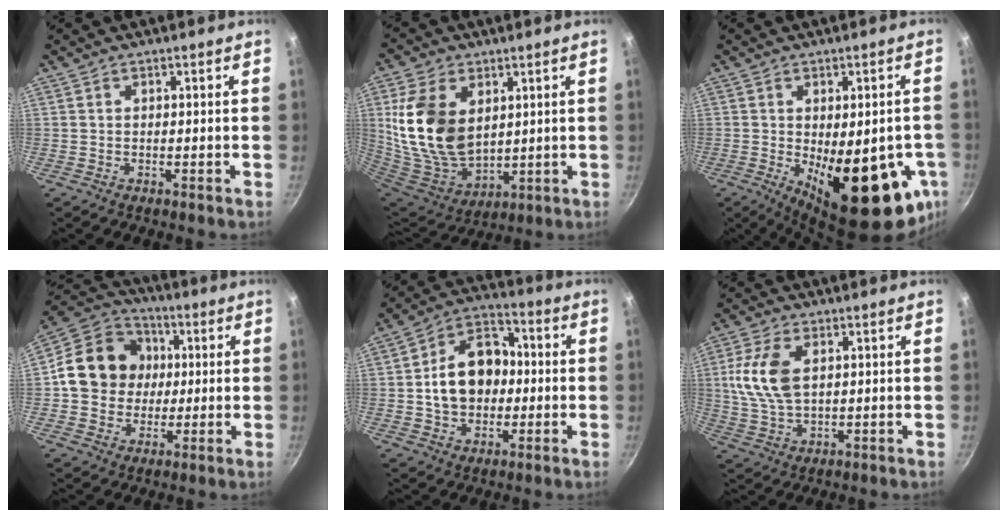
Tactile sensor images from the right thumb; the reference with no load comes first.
{"total": 18.9, "force": [4.3, 12.2, 13.8], "torque": [-0.253, -0.034, 0.098]}
{"total": 21.4, "force": [-5.5, 8.8, 18.7], "torque": [-0.216, -0.019, -0.053]}
{"total": 15.3, "force": [1.2, 13.5, 7.0], "torque": [-0.092, 0.021, 0.009]}
{"total": 14.3, "force": [0.0, 10.7, 9.5], "torque": [-0.125, 0.031, -0.011]}
{"total": 10.4, "force": [2.2, 5.9, 8.2], "torque": [-0.165, -0.004, 0.044]}